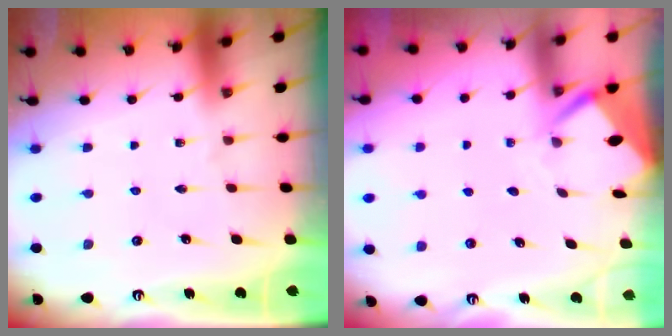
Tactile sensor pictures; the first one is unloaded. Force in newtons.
{"total": 3.9, "press": 3.8, "slide": 0.3}